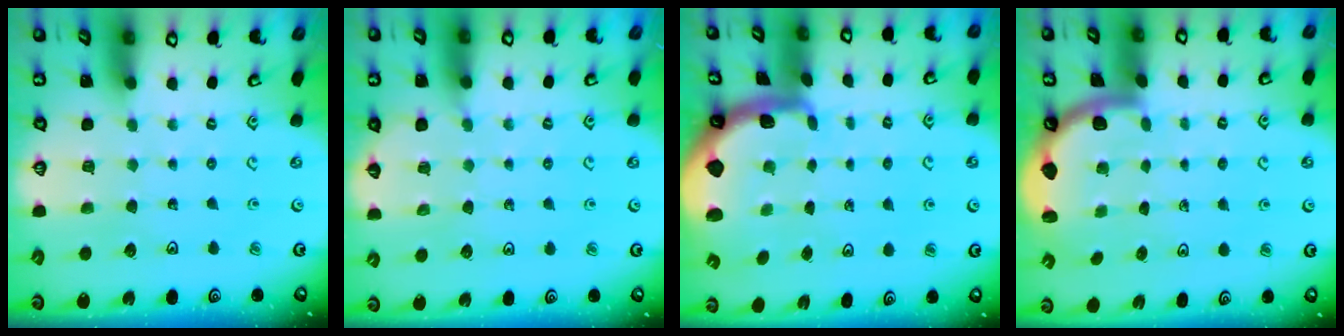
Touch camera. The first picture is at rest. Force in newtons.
{"total": 4.2, "press": 3.6, "slide": 2.3}
{"total": 1.9, "press": 1.9, "slide": 0.4}
{"total": 1.8, "press": 1.8, "slide": 0.1}